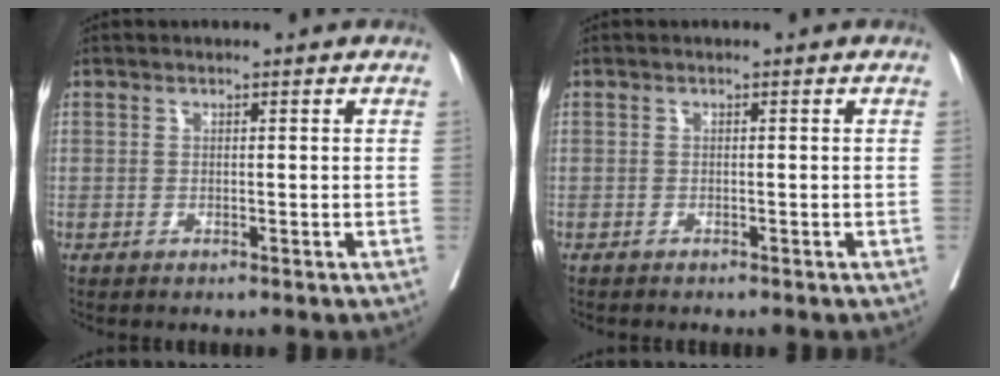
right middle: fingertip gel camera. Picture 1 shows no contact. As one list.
[{"total": 0.8, "force": [-0.7, 0.2, 0.1], "torque": [-0.005, -0.001, -0.013]}]